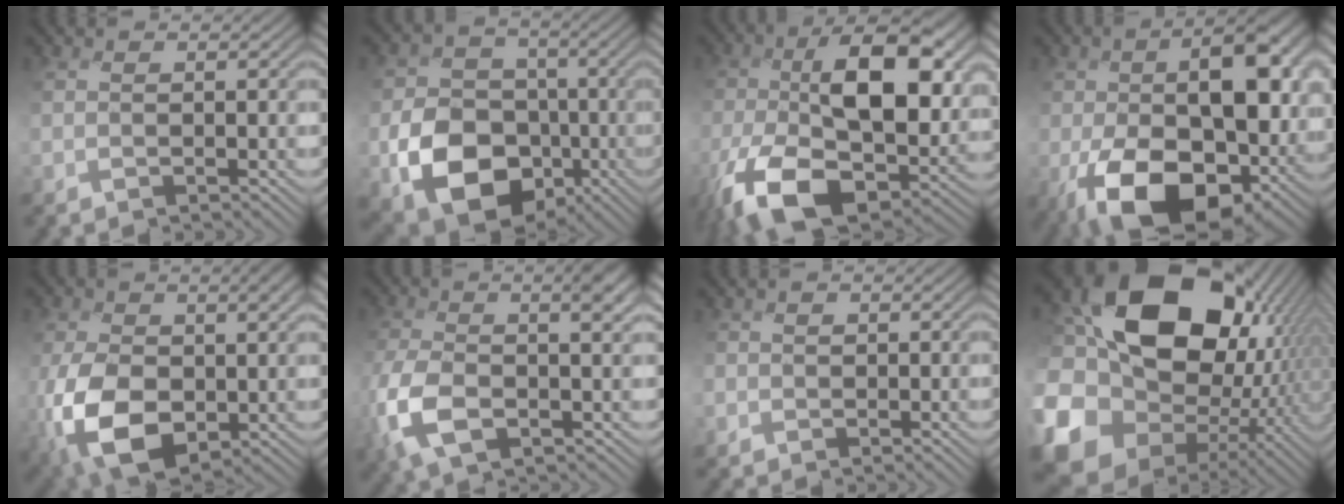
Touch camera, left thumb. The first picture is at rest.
{"total": 12.7, "force": [-5.2, 9.7, 6.4], "torque": [-0.122, -0.039, -0.105]}
{"total": 16.6, "force": [-3.2, 9.0, 13.5], "torque": [-0.239, -0.016, -0.060]}
{"total": 18.6, "force": [-3.5, 11.5, 14.2], "torque": [-0.217, -0.041, -0.054]}
{"total": 13.3, "force": [-2.2, 8.4, 10.1], "torque": [-0.210, -0.035, -0.027]}
{"total": 9.9, "force": [-2.5, 5.1, 8.1], "torque": [-0.190, -0.026, -0.049]}
{"total": 1.1, "force": [-0.4, 1.0, -0.3], "torque": [0.006, -0.003, -0.012]}
{"total": 21.5, "force": [-1.1, 16.5, 13.6], "torque": [-0.328, -0.042, -0.011]}